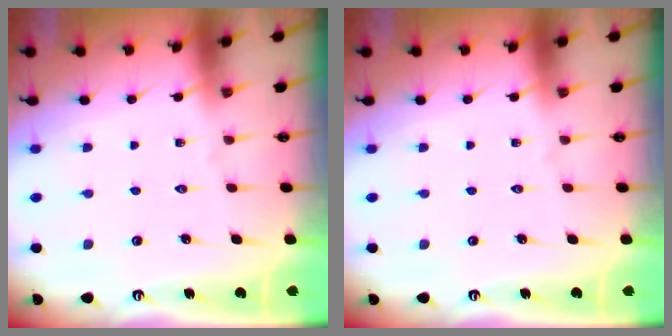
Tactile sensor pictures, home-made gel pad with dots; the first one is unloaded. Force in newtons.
{"total": 0.0}